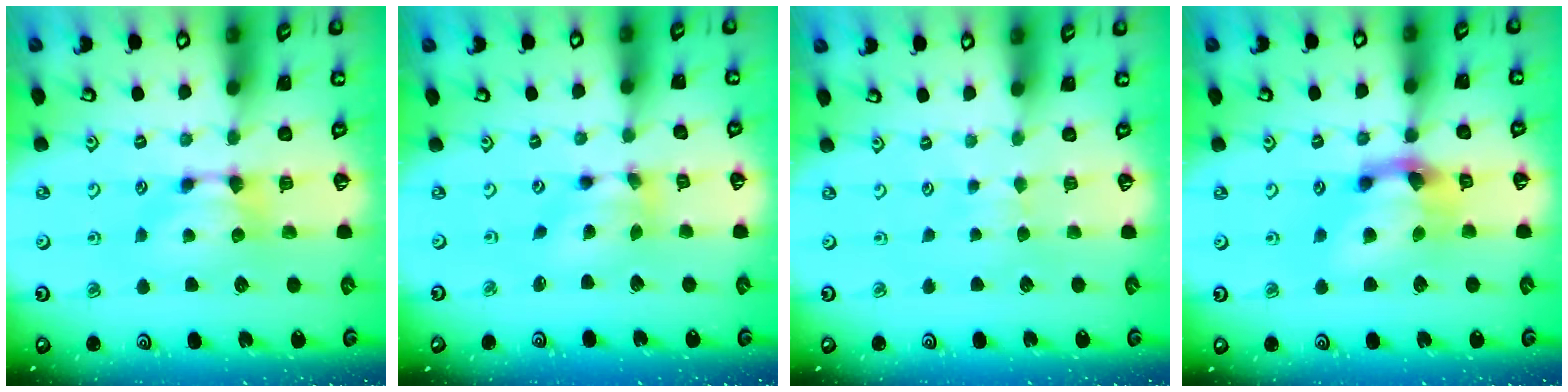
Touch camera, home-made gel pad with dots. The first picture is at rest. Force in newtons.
{"total": 4.3, "press": 3.9, "slide": 1.8}
{"total": 2.5, "press": 2.5, "slide": 0.3}
{"total": 5.8, "press": 5.2, "slide": 2.5}